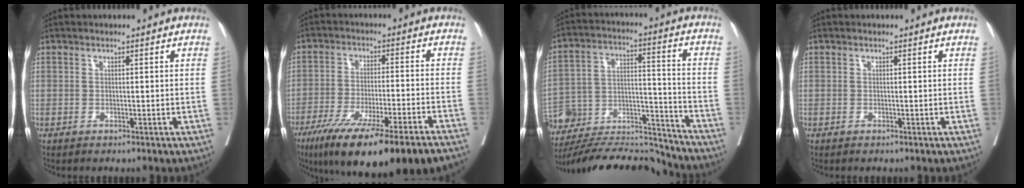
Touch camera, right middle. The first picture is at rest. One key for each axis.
{"total": 19.6, "fx": -14.2, "fy": 0.9, "fz": 13.5, "tx": -0.177, "ty": -0.046, "tz": -0.224}
{"total": 21.3, "fx": -20.6, "fy": 2.5, "fz": 4.5, "tx": -0.106, "ty": 0.021, "tz": -0.323}
{"total": 0.0}